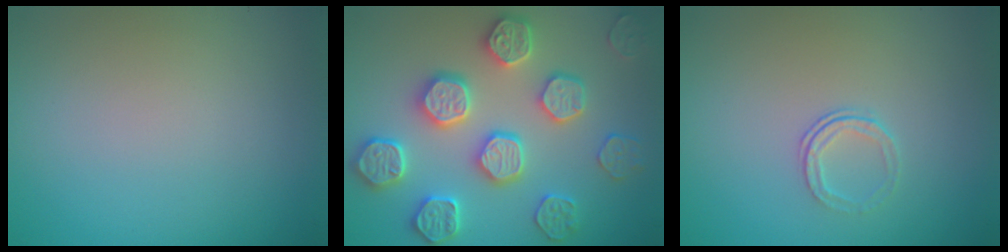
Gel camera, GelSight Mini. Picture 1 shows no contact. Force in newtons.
{"total": 5.5, "press": 5.4, "slide": 1.2}
{"total": 1.3, "press": 0.9, "slide": 0.9}